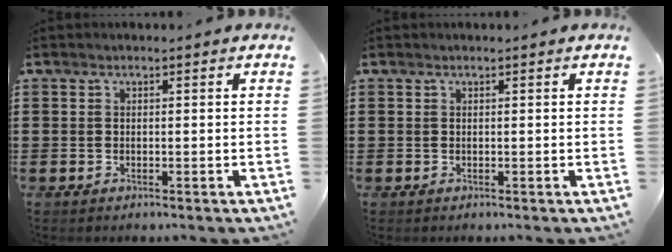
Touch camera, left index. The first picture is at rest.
{"total": 0.0}